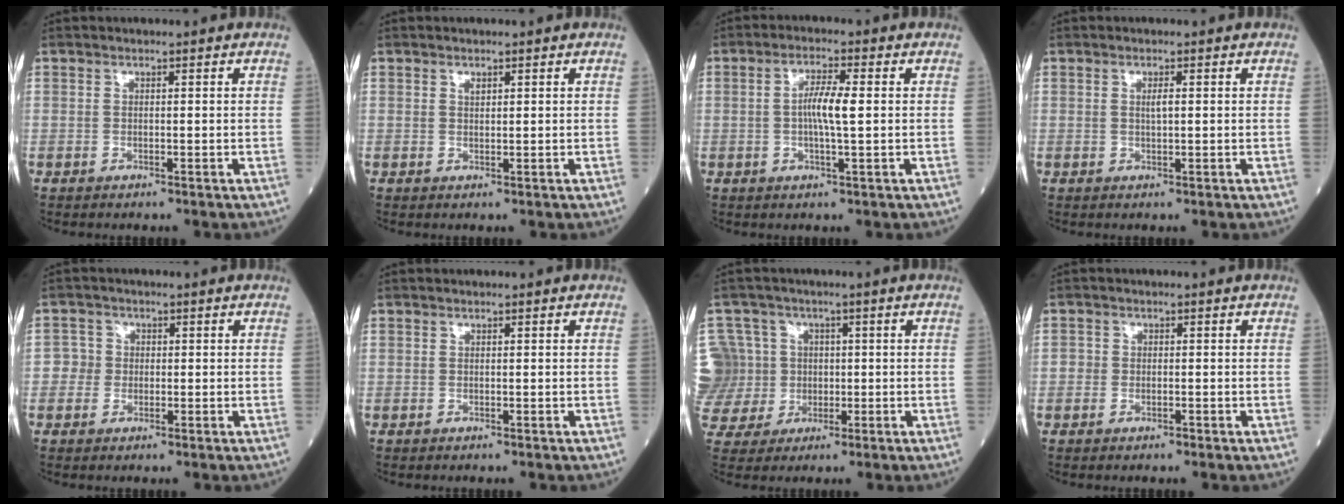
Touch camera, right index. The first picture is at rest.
{"total": 0.7, "force": [0.5, 0.4, 0.4], "torque": [-0.007, -0.003, 0.009]}
{"total": 4.8, "force": [0.1, 0.3, 4.8], "torque": [-0.094, 0.002, 0.000]}
{"total": 1.3, "force": [0.3, 0.2, 1.2], "torque": [-0.025, 0.000, 0.005]}
{"total": 2.2, "force": [-0.3, 2.2, 0.3], "torque": [0.002, 0.008, -0.011]}
{"total": 0.0}
{"total": 14.1, "force": [0.2, 13.3, 4.6], "torque": [-0.163, 0.043, 0.028]}
{"total": 1.2, "force": [-0.6, 0.9, 0.7], "torque": [-0.007, 0.003, -0.009]}